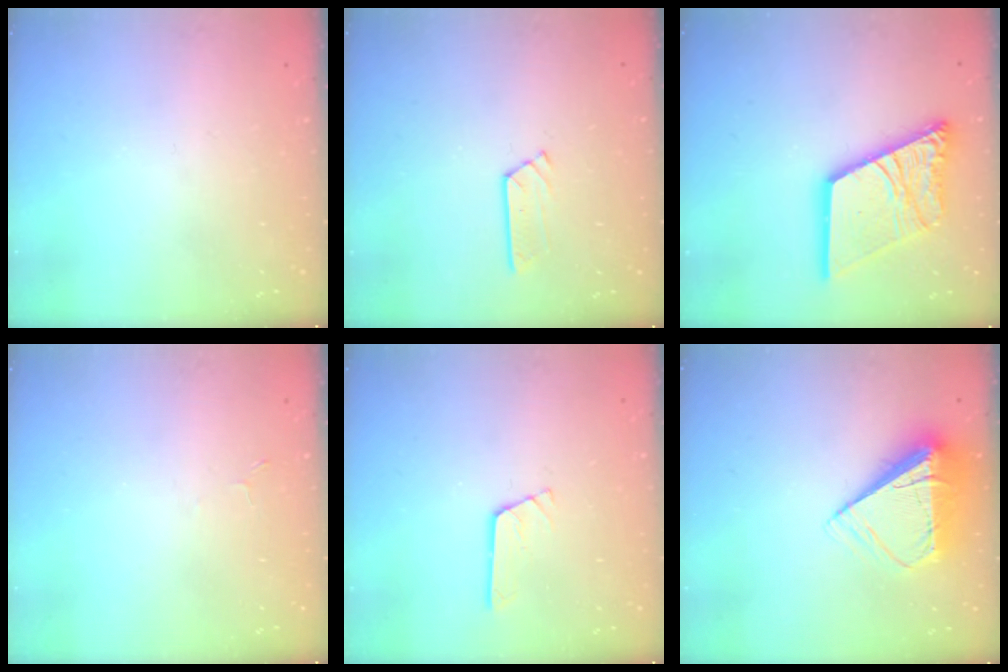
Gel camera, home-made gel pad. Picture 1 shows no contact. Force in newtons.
{"total": 3.3, "press": 3.3, "slide": 0.3}
{"total": 20.4, "press": 20.3, "slide": 2.4}
{"total": 1.9, "press": 1.9, "slide": 0.3}
{"total": 2.9, "press": 2.9, "slide": 0.1}
{"total": 9.5, "press": 9.4, "slide": 1.4}